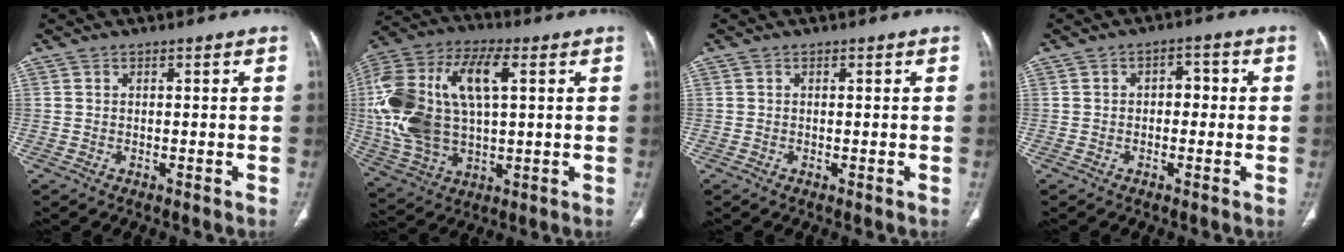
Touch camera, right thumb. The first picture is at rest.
{"total": 23.1, "force": [3.7, 12.0, 19.3], "torque": [-0.417, 0.013, 0.066]}
{"total": 0.0}
{"total": 3.5, "force": [0.0, 2.4, 2.5], "torque": [-0.016, 0.014, -0.008]}